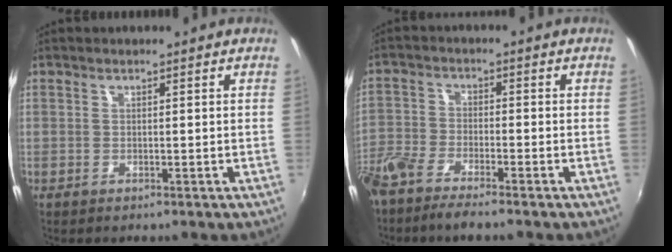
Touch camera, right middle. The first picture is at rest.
{"total": 7.6, "force": [-6.2, 1.5, 4.1], "torque": [-0.108, -0.017, -0.127]}